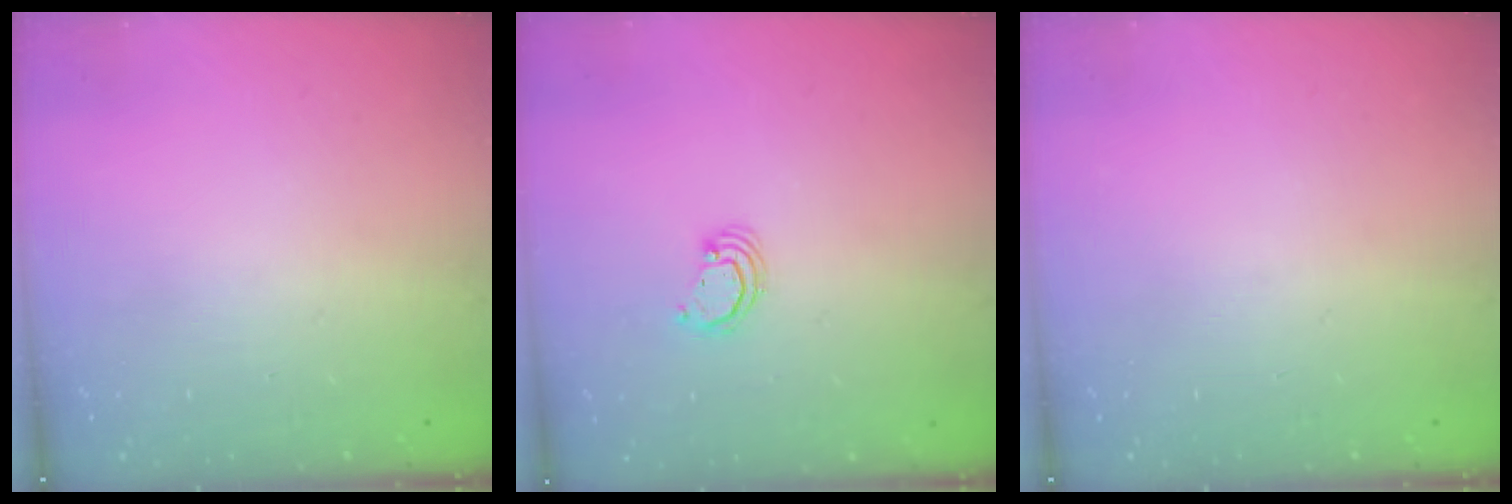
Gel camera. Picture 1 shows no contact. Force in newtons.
{"total": 2.2, "press": 2.2, "slide": 0.2}
{"total": 0.0}